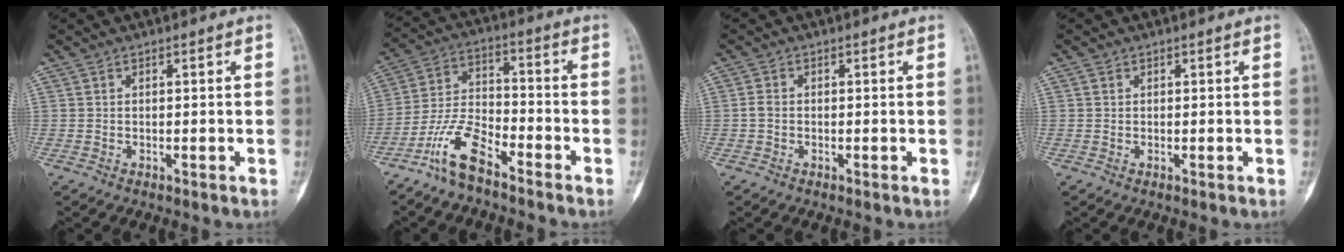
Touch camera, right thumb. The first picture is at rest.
{"total": 9.7, "force": [-6.9, 3.3, 6.0], "torque": [-0.131, 0.050, -0.141]}
{"total": 1.1, "force": [-0.1, 1.0, 0.3], "torque": [-0.003, 0.003, -0.001]}
{"total": 0.5, "force": [0.2, 0.5, 0.1], "torque": [0.001, 0.001, 0.003]}